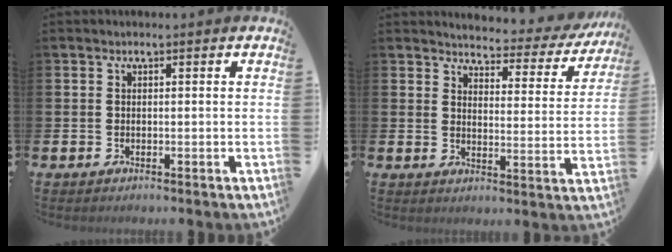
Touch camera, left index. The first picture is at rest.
{"total": 3.4, "force": [3.3, 0.9, 0.4], "torque": [-0.025, -0.033, 0.049]}